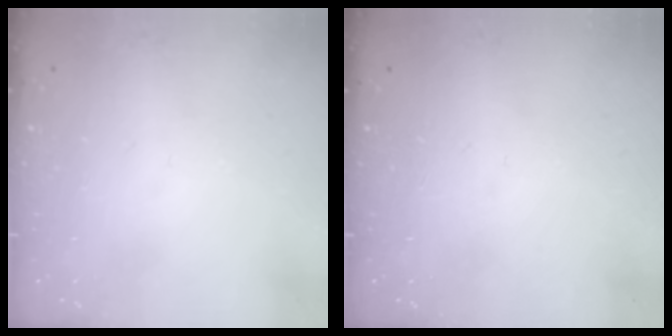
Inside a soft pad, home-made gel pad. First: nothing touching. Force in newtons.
{"total": 0.0}